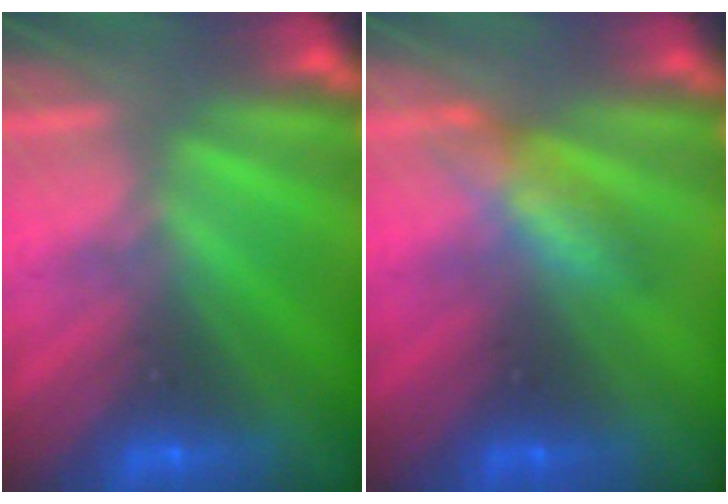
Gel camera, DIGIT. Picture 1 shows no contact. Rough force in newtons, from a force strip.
{"total": 2.8}